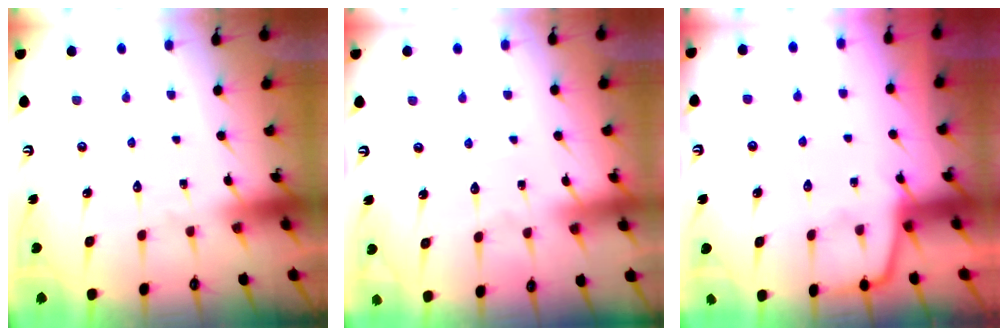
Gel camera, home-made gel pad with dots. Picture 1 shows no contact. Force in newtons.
{"total": 3.6, "press": 3.6, "slide": 0.2}
{"total": 3.4, "press": 3.4, "slide": 0.5}